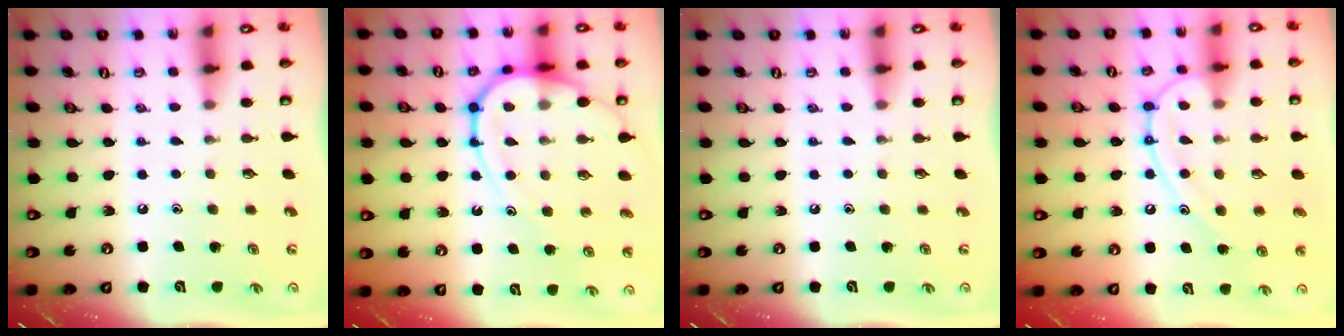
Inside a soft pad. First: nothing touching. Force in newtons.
{"total": 14.0, "press": 14.0, "slide": 1.4}
{"total": 0.0}
{"total": 16.0, "press": 16.0, "slide": 1.5}